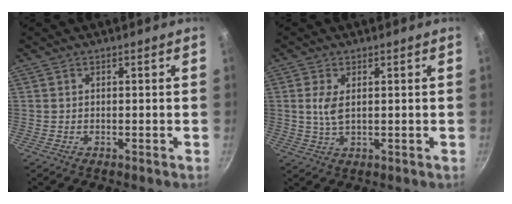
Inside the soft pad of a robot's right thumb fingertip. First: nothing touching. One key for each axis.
{"total": 4.0, "fx": 0.8, "fy": 1.9, "fz": 3.5, "tx": -0.073, "ty": -0.004, "tz": 0.018}